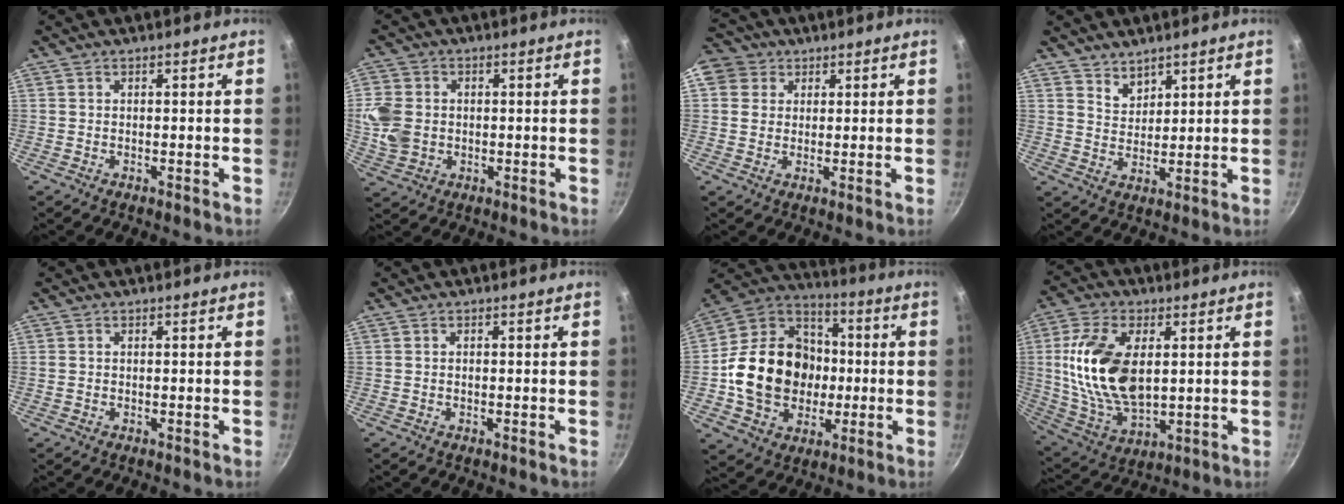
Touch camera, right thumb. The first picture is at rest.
{"total": 8.5, "force": [-0.1, 7.0, 4.8], "torque": [-0.085, 0.000, -0.004]}
{"total": 8.2, "force": [2.9, 7.1, 3.0], "torque": [-0.037, 0.007, 0.042]}
{"total": 4.0, "force": [3.2, 2.2, 1.1], "torque": [-0.007, -0.019, 0.061]}
{"total": 0.7, "force": [0.0, 0.5, 0.4], "torque": [-0.007, 0.002, 0.000]}
{"total": 0.6, "force": [0.0, 0.4, 0.4], "torque": [-0.007, 0.003, -0.001]}
{"total": 21.8, "force": [-1.8, 17.8, 12.3], "torque": [-0.185, 0.040, -0.028]}
{"total": 18.3, "force": [2.8, 10.5, 14.8], "torque": [-0.273, -0.009, 0.061]}